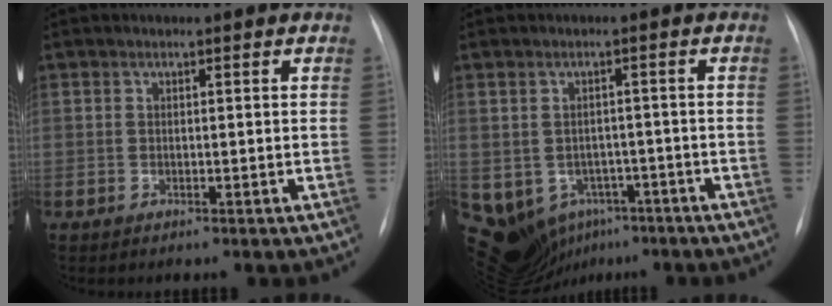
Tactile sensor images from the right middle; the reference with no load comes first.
{"total": 17.7, "force": [-8.1, 14.0, 7.0], "torque": [-0.197, 0.010, -0.094]}